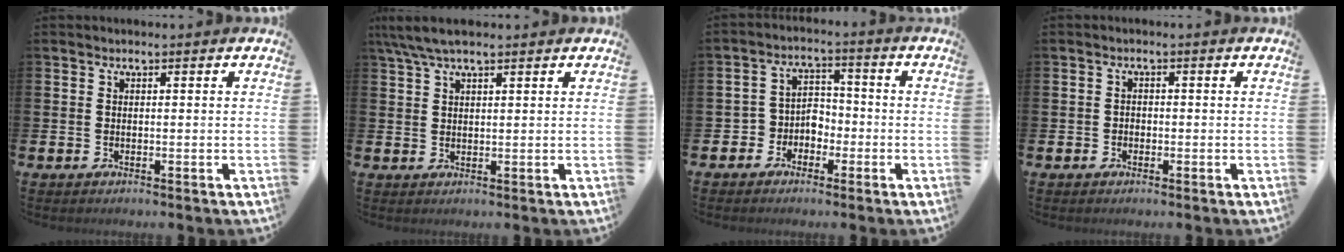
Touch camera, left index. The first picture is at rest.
{"total": 4.4, "force": [3.3, 1.0, 2.7], "torque": [-0.066, 0.000, 0.062]}
{"total": 3.9, "force": [-2.1, 3.2, 0.4], "torque": [-0.022, 0.003, -0.051]}
{"total": 1.2, "force": [-0.7, 0.9, 0.2], "torque": [-0.006, 0.004, -0.015]}